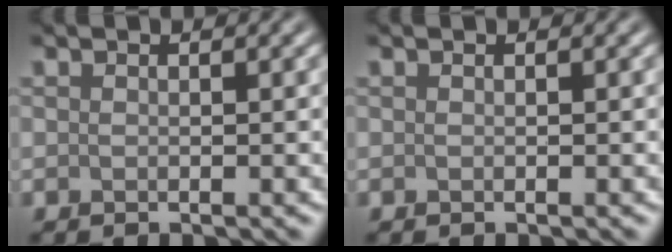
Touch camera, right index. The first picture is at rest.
{"total": 0.0}